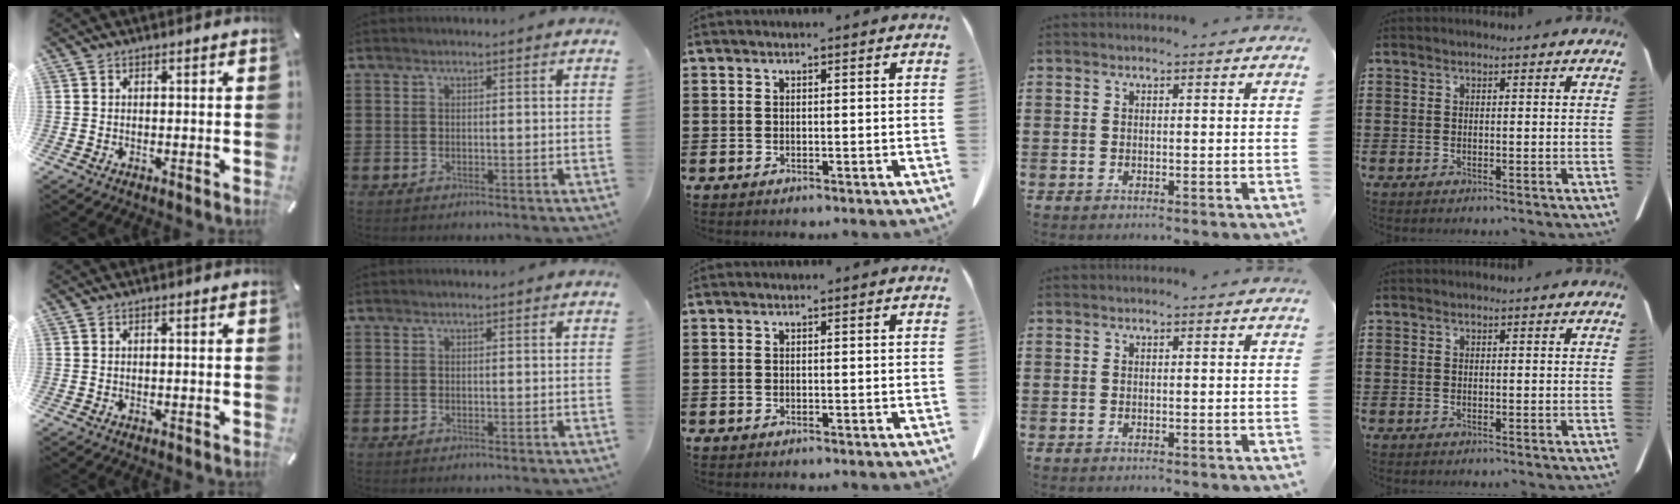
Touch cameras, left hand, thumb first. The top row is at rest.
{}